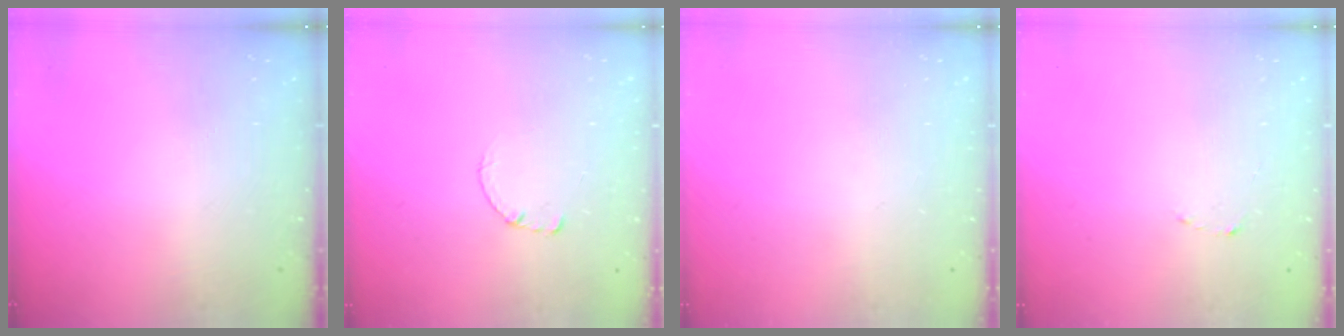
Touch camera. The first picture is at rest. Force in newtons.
{"total": 0.7, "press": 0.6, "slide": 0.1}
{"total": 0.0}
{"total": 1.5, "press": 1.5, "slide": 0.2}